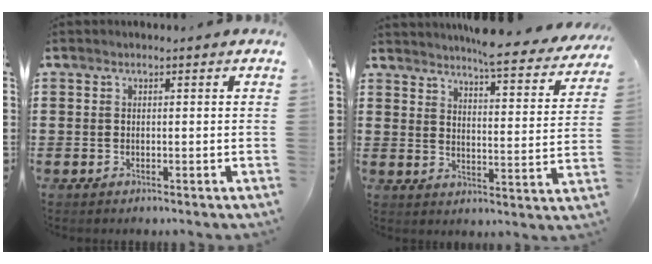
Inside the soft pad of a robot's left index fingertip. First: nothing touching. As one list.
[{"total": 6.1, "force": [5.7, -0.3, 2.2], "torque": [-0.050, -0.043, 0.092]}]